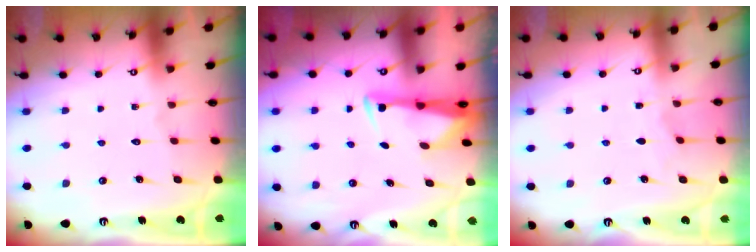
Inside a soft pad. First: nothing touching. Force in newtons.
{"total": 3.1, "press": 2.9, "slide": 0.9}
{"total": 2.4, "press": 2.4, "slide": 0.2}